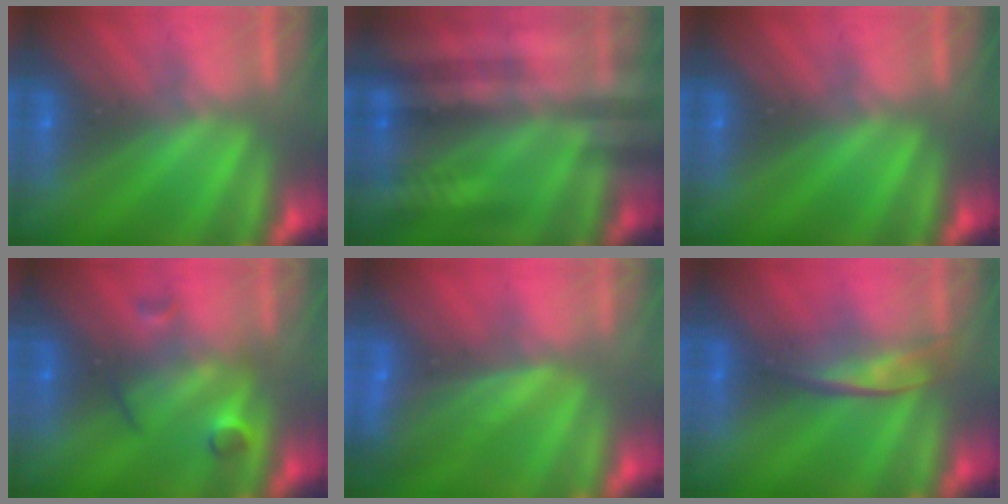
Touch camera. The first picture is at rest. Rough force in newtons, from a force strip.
{"total": 2.6}
{"total": 0.0}
{"total": 2.5}
{"total": 7.9}
{"total": 2.2}